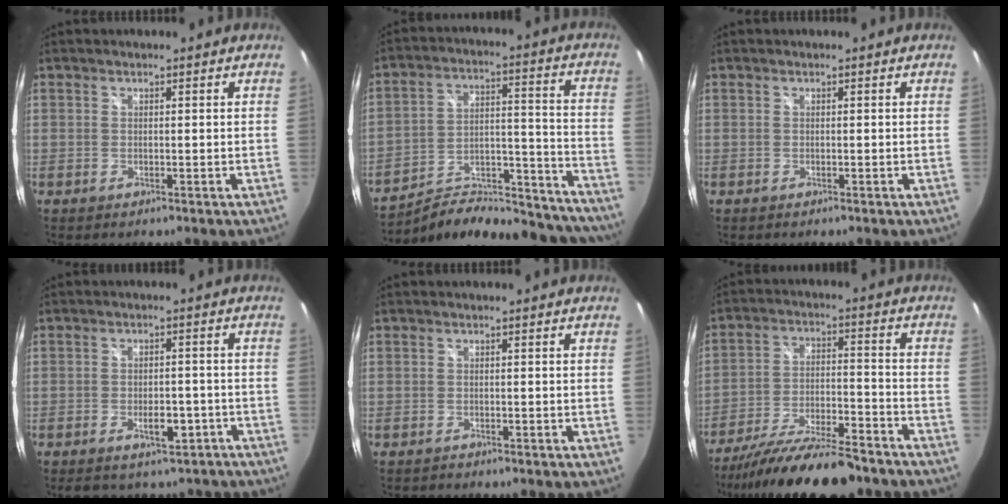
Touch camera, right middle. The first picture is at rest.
{"total": 24.6, "force": [-20.9, 8.3, 10.1], "torque": [-0.158, 0.036, -0.271]}
{"total": 0.0}
{"total": 6.9, "force": [-4.8, 3.9, 3.1], "torque": [-0.053, 0.017, -0.049]}
{"total": 1.0, "force": [-1.0, 0.3, 0.1], "torque": [-0.006, -0.002, -0.016]}
{"total": 19.2, "force": [-16.1, 3.5, 9.9], "torque": [-0.188, -0.039, -0.258]}